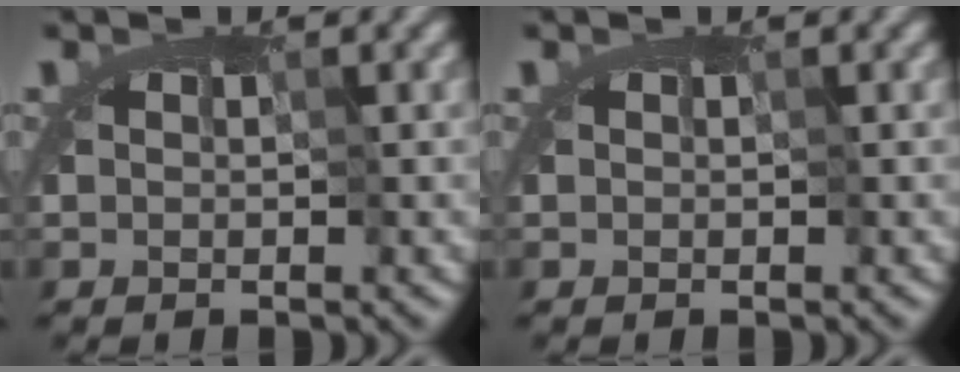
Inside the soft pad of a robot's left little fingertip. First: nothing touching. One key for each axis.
{"total": 0.0}